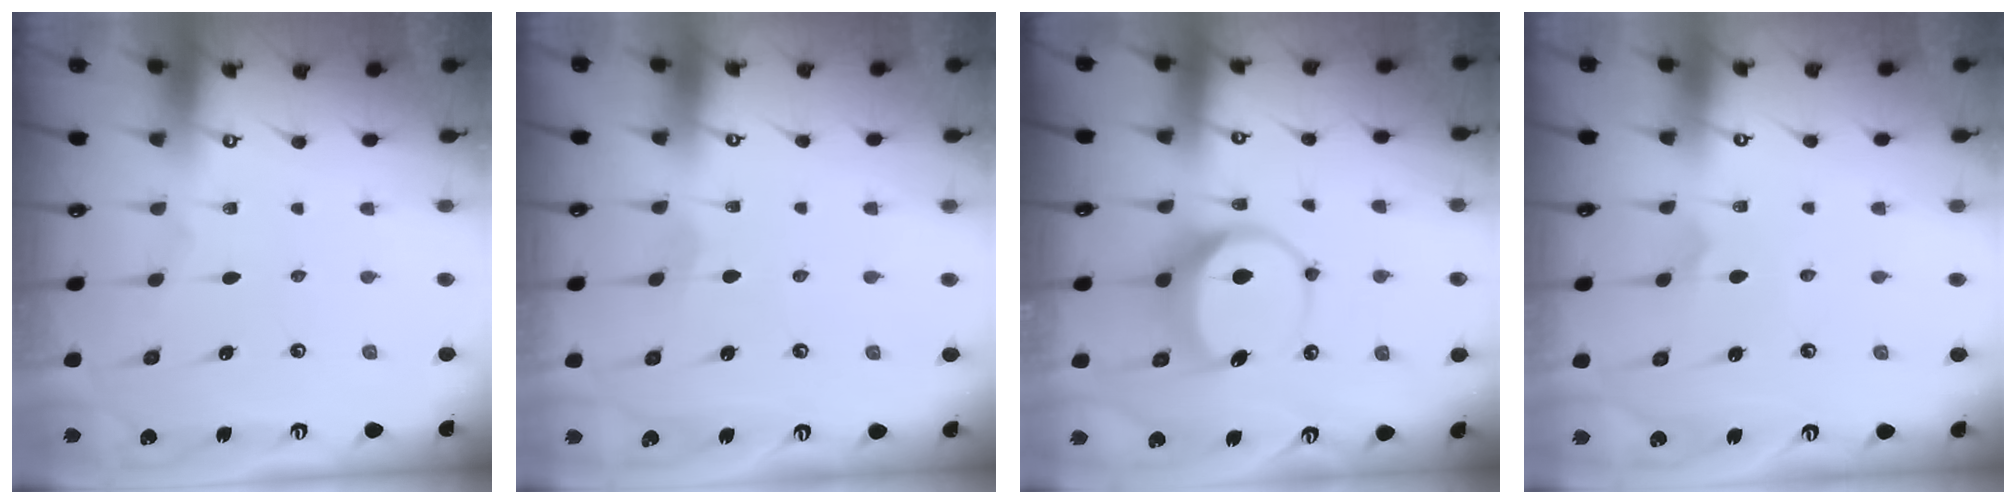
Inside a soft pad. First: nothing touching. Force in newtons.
{"total": 1.7, "press": 1.7, "slide": 0.1}
{"total": 8.8, "press": 8.6, "slide": 1.3}
{"total": 4.1, "press": 4.1, "slide": 0.3}